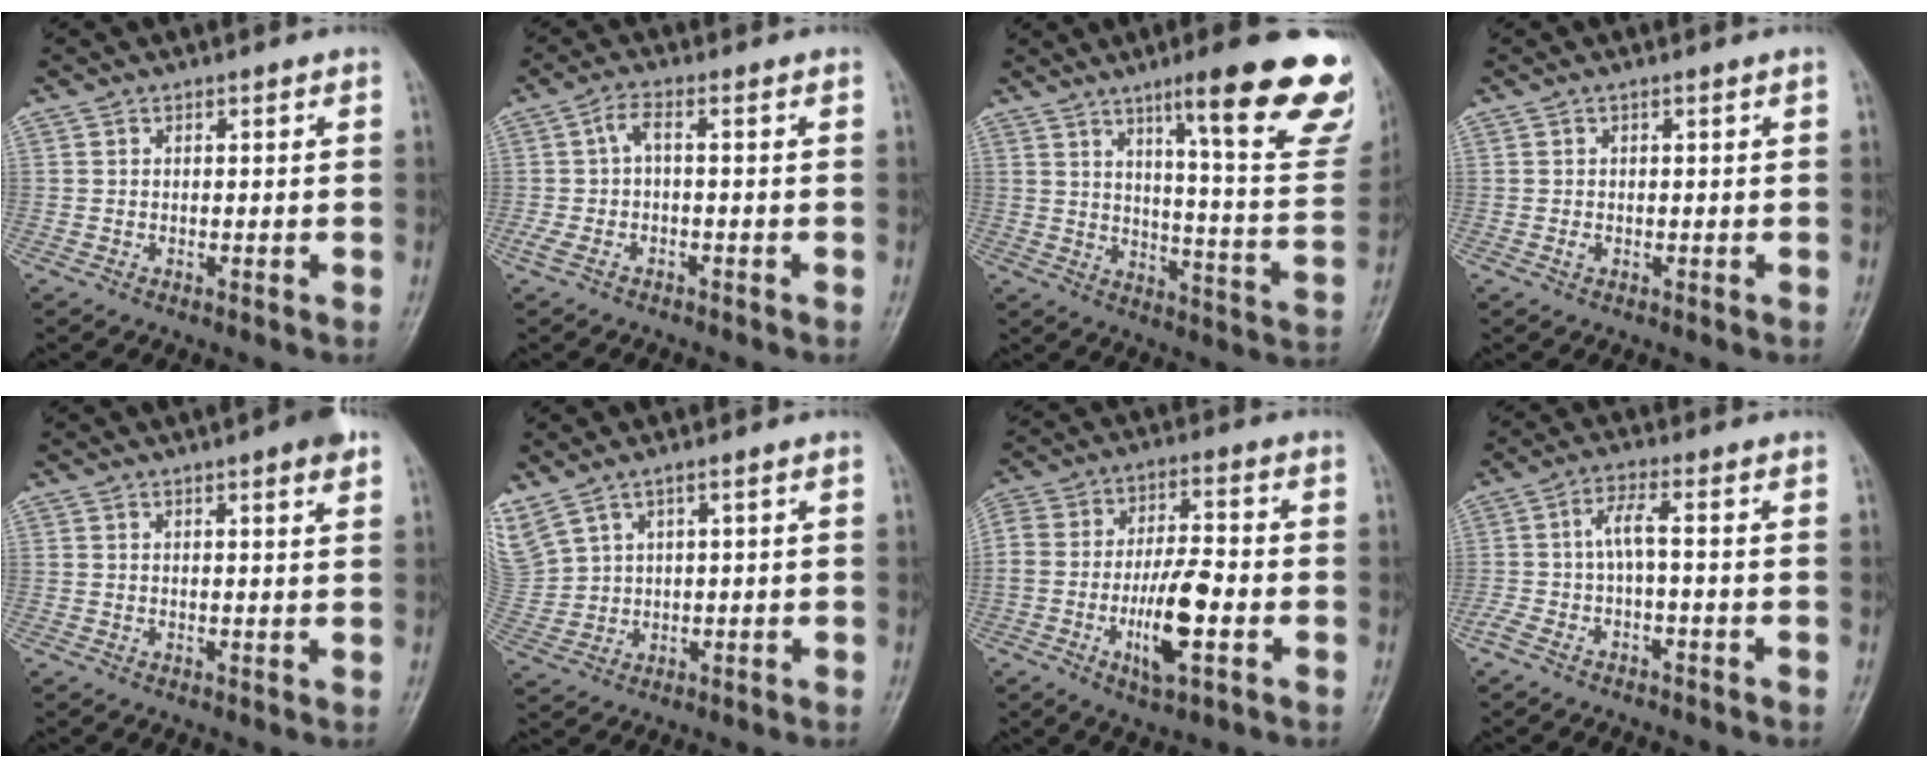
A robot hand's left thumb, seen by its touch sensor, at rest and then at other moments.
{"total": 4.1, "force": [-0.5, 1.0, 3.9], "torque": [-0.103, 0.018, -0.011]}
{"total": 25.4, "force": [15.4, 4.3, 19.8], "torque": [-0.231, -0.062, 0.209]}
{"total": 0.9, "force": [0.0, 0.4, 0.8], "torque": [-0.015, 0.010, 0.003]}
{"total": 4.8, "force": [3.0, 0.8, 3.6], "torque": [-0.039, -0.006, 0.035]}
{"total": 8.1, "force": [5.2, 3.9, 4.8], "torque": [-0.122, -0.015, 0.124]}
{"total": 14.0, "force": [-4.1, 5.4, 12.3], "torque": [-0.230, 0.020, -0.070]}
{"total": 4.8, "force": [-1.2, 0.5, 4.6], "torque": [-0.117, 0.023, -0.025]}